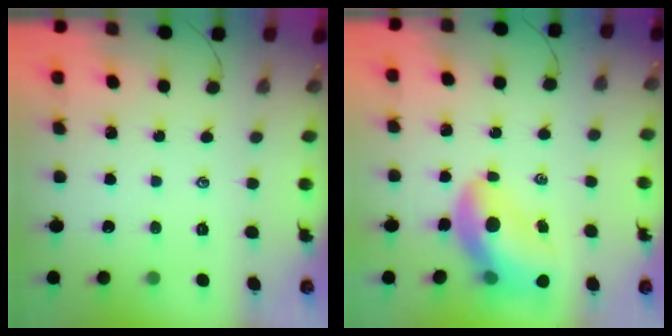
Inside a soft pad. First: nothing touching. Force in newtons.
{"total": 13.3, "press": 12.7, "slide": 4.0}